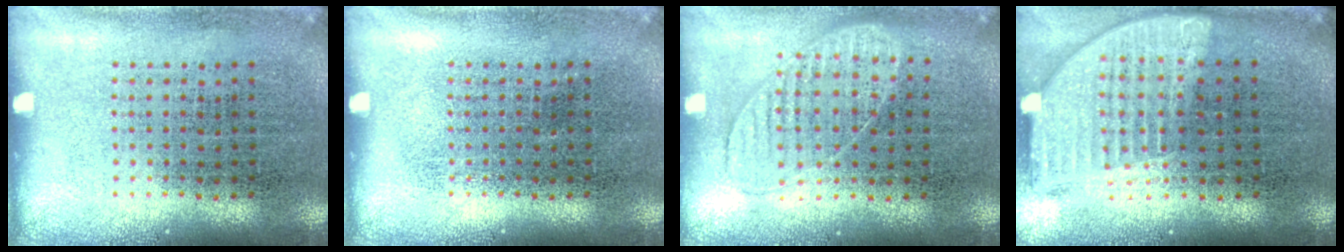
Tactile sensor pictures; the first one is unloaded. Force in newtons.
{"total": 0.0}
{"total": 0.9, "press": 0.9, "slide": 0.4}
{"total": 1.9, "press": 1.5, "slide": 1.2}